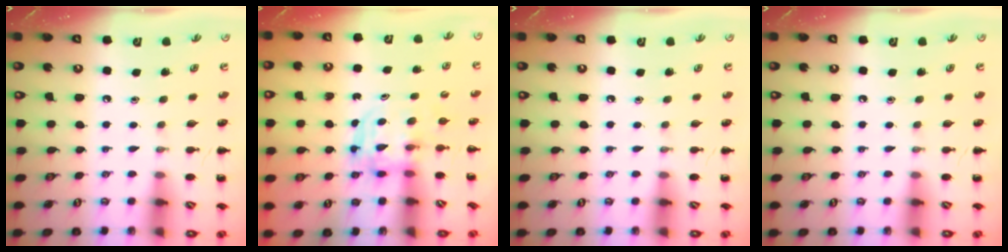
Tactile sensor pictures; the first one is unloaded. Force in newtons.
{"total": 3.8, "press": 3.8, "slide": 0.2}
{"total": 0.0}
{"total": 0.0}